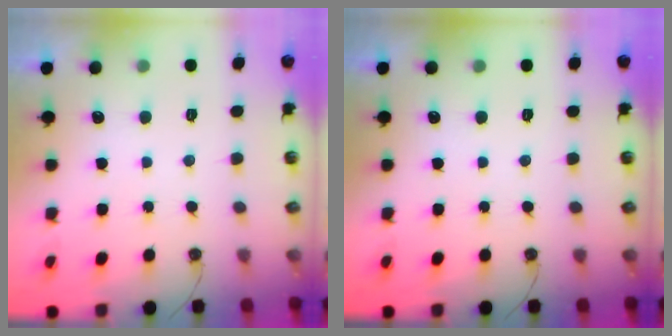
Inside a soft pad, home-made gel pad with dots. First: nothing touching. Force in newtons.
{"total": 0.0}